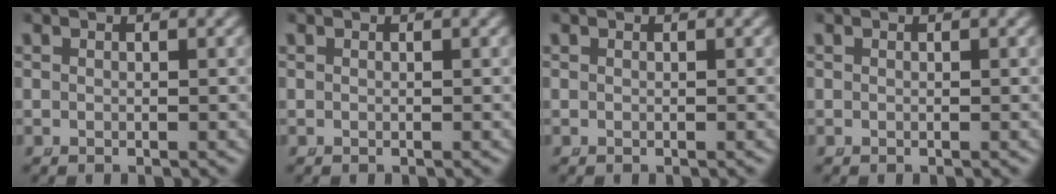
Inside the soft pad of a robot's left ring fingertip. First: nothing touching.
{"total": 0.0}
{"total": 0.0}
{"total": 0.0}